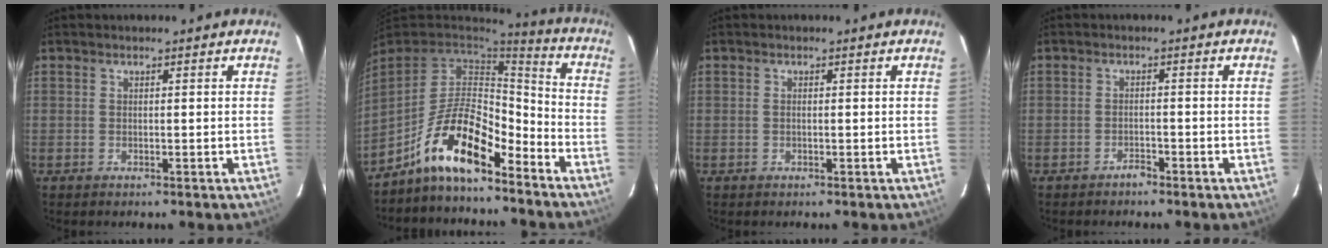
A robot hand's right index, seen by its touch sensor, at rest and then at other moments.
{"total": 14.0, "force": [-9.9, 4.3, 9.0], "torque": [-0.189, 0.009, -0.185]}
{"total": 0.5, "force": [0.0, 0.2, 0.5], "torque": [-0.011, 0.001, -0.002]}
{"total": 1.6, "force": [-1.5, 0.4, 0.4], "torque": [-0.007, 0.000, -0.024]}